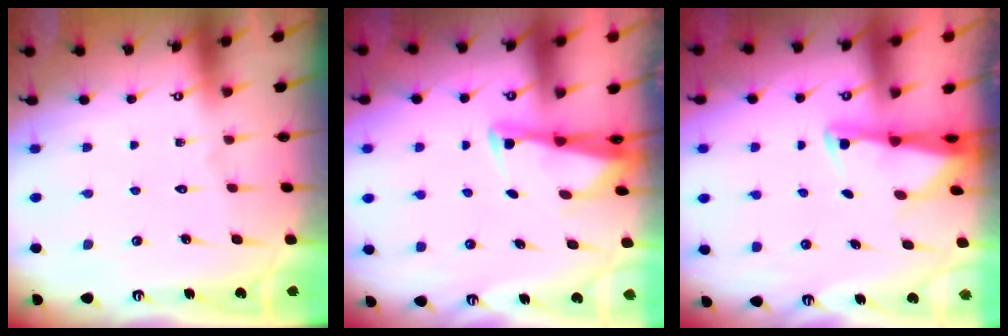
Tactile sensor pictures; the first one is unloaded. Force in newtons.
{"total": 2.6, "press": 2.5, "slide": 0.6}
{"total": 2.5, "press": 2.5, "slide": 0.5}